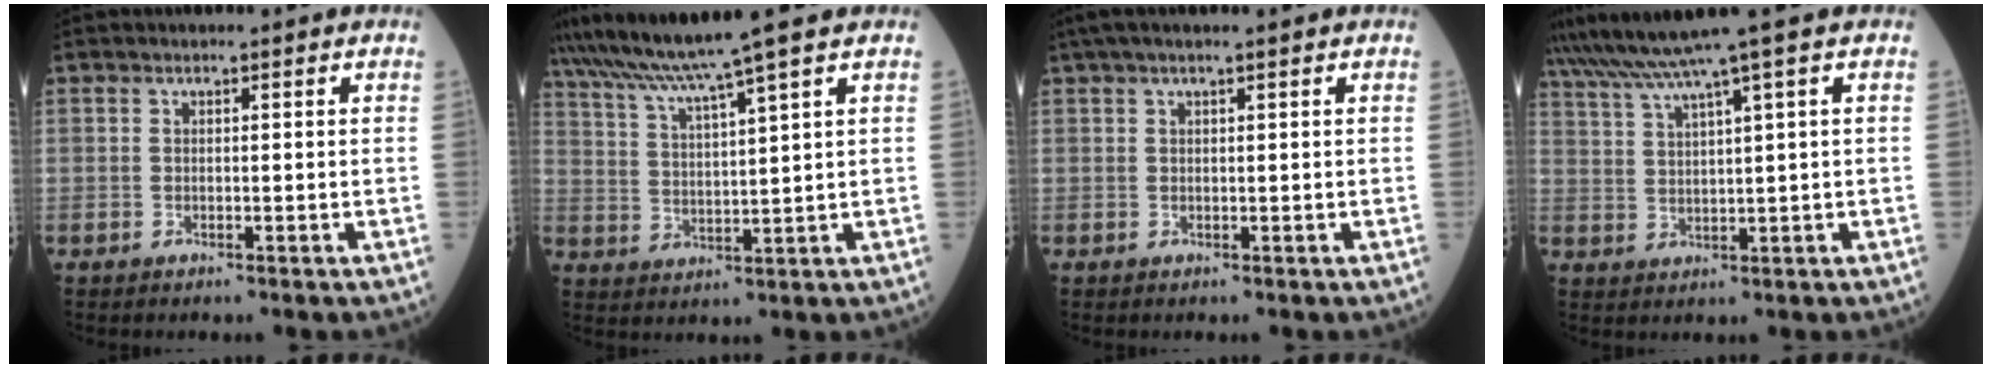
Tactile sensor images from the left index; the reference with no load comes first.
{"total": 9.0, "force": [7.3, -2.2, 4.8], "torque": [-0.089, 0.009, 0.133]}
{"total": 3.8, "force": [2.8, -0.3, 2.5], "torque": [-0.043, 0.030, 0.051]}
{"total": 7.1, "force": [5.2, -2.3, 4.2], "torque": [-0.082, 0.014, 0.097]}